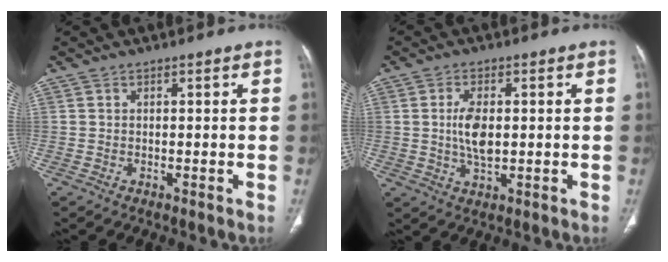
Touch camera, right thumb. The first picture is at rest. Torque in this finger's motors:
{"motor_torque": [1.71, 1.67, 0.91, -0.62, 0.13]}